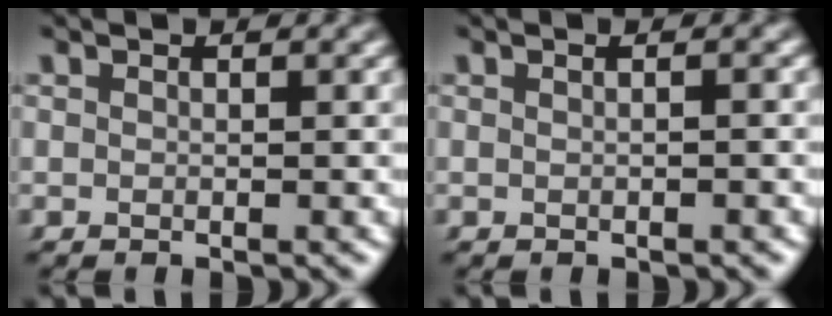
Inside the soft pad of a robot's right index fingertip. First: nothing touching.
{"total": 0.7, "force": [-0.1, 0.0, 0.7], "torque": [-0.009, 0.005, -0.004]}